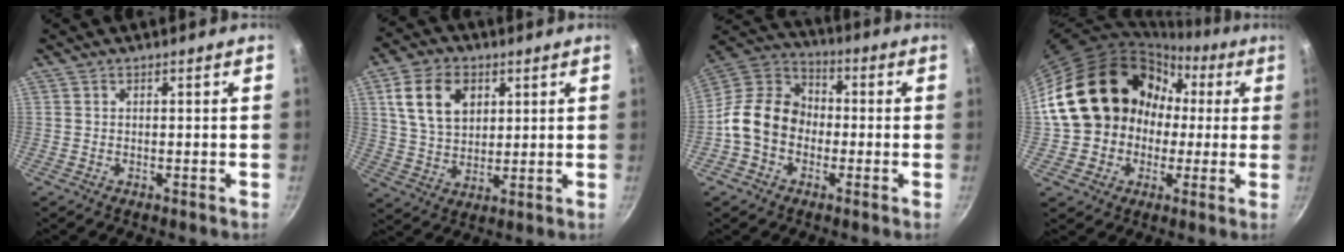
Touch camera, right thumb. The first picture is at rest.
{"total": 11.7, "force": [4.0, 8.2, 7.4], "torque": [-0.111, -0.007, 0.075]}
{"total": 13.2, "force": [-2.5, 10.6, 7.5], "torque": [-0.095, 0.039, -0.070]}
{"total": 19.8, "force": [1.0, 17.0, 10.3], "torque": [-0.144, 0.063, 0.025]}